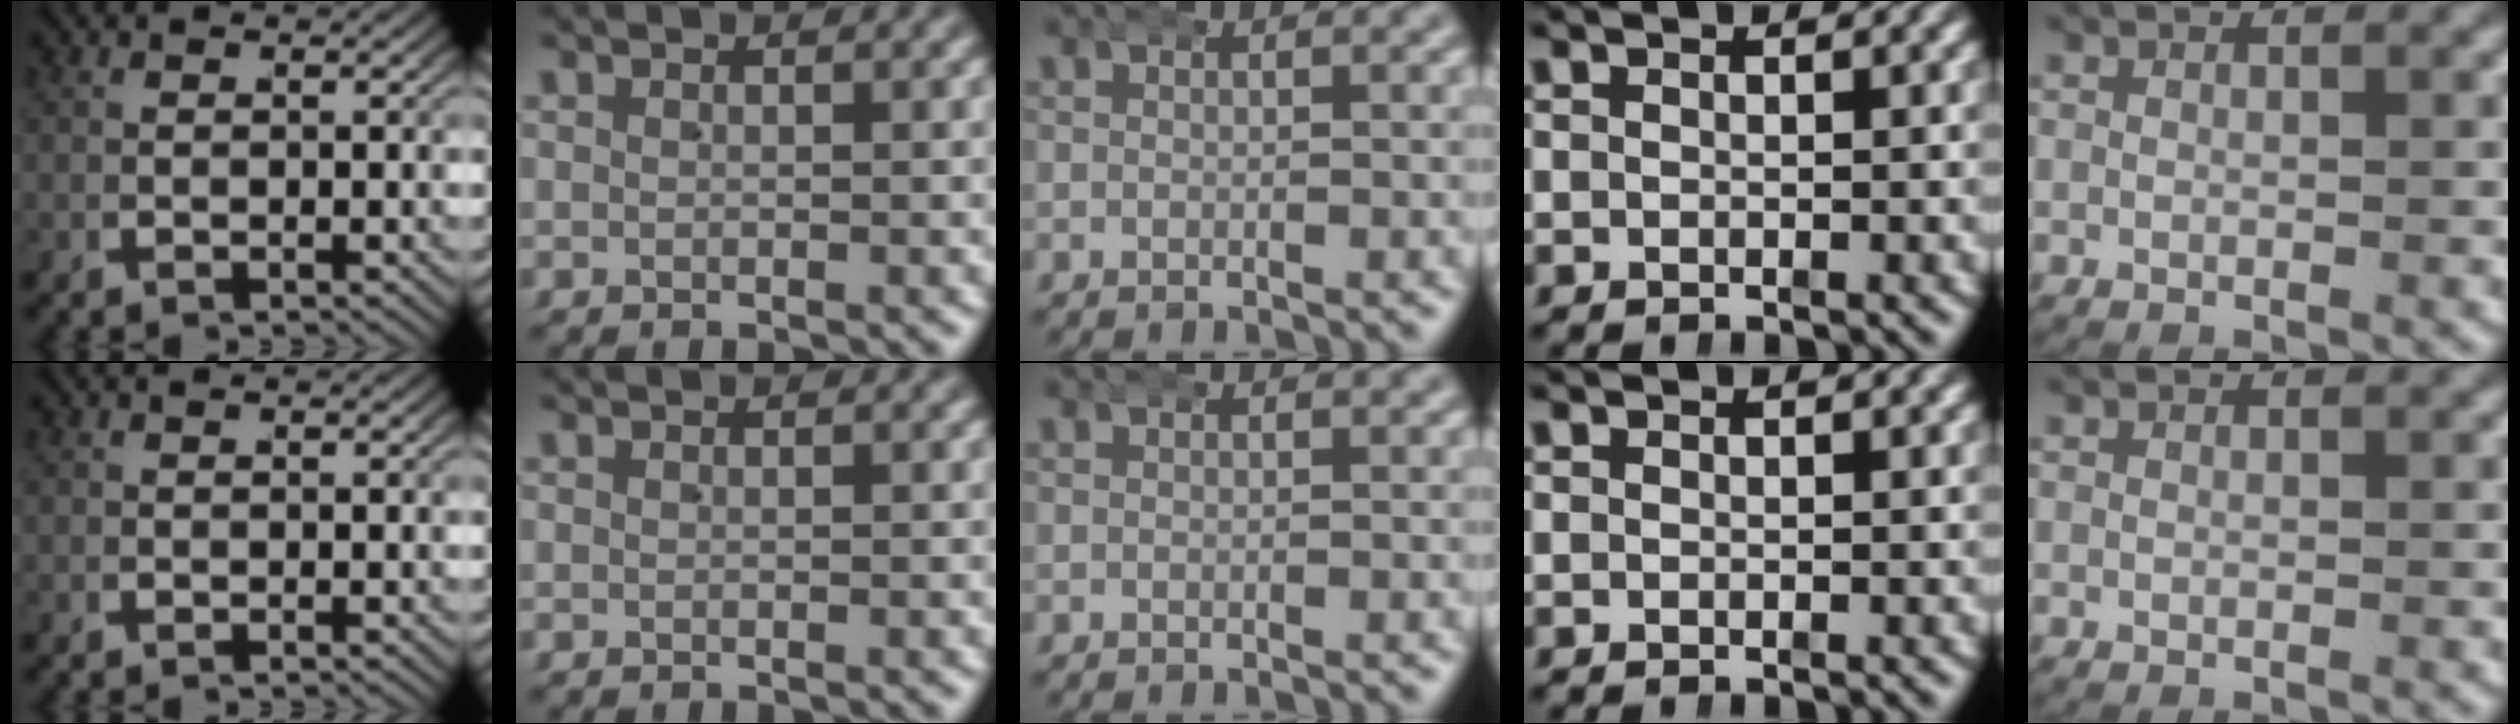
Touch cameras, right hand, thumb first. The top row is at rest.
{}